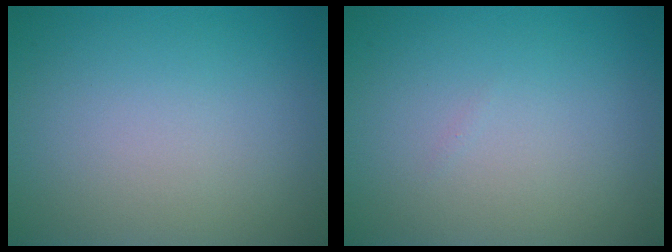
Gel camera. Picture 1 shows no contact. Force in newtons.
{"total": 0.0}